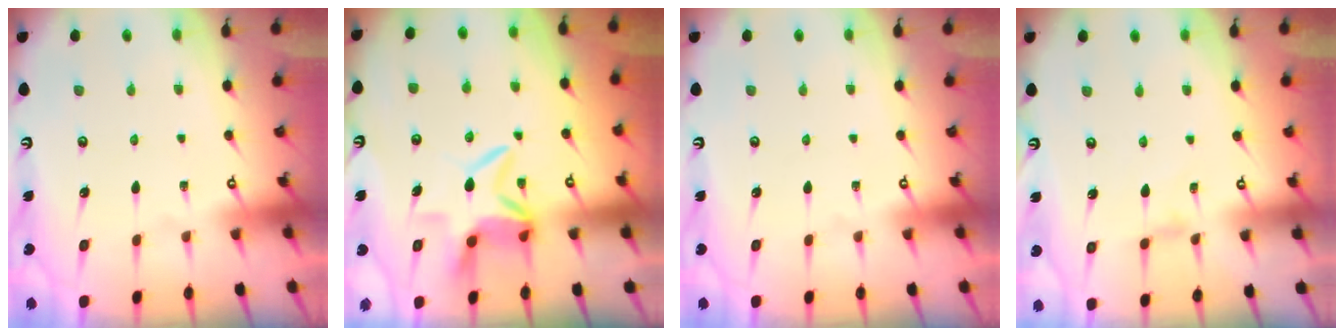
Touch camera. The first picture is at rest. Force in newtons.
{"total": 6.8, "press": 6.8, "slide": 1.1}
{"total": 0.0}
{"total": 0.5, "press": 0.5, "slide": 0.1}